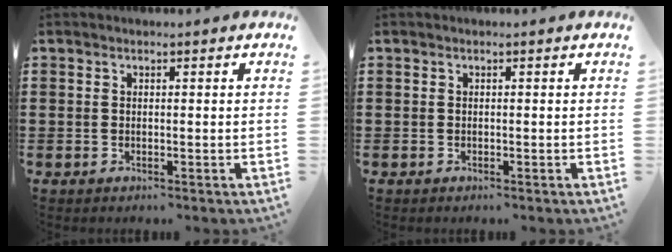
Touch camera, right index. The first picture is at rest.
{"total": 0.0}